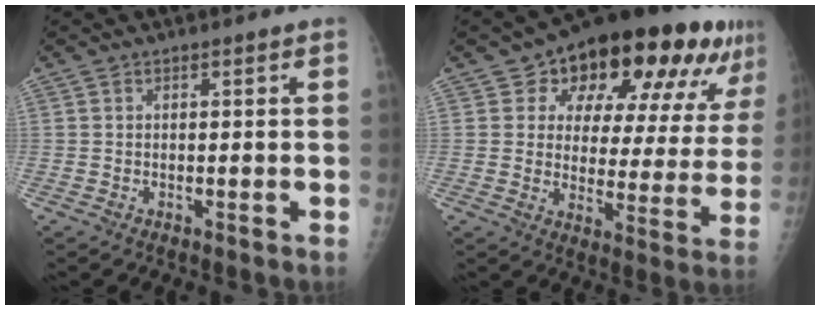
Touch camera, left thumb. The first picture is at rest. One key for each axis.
{"total": 23.2, "fx": 13.6, "fy": 11.0, "fz": 15.3, "tx": -0.184, "ty": -0.030, "tz": 0.184}